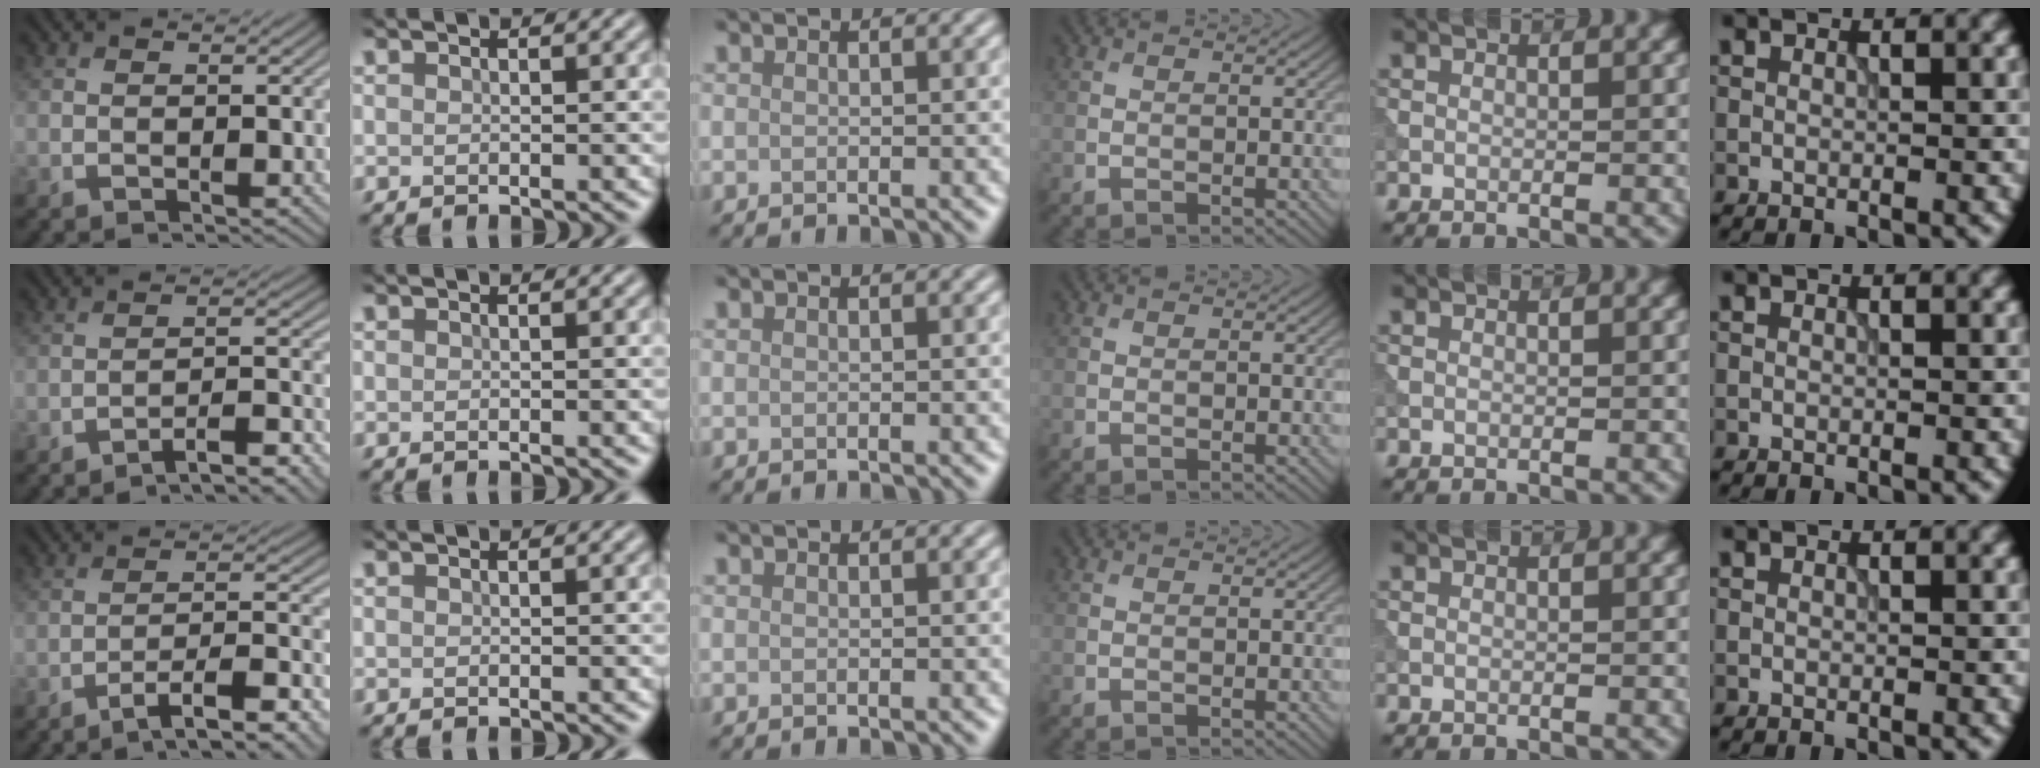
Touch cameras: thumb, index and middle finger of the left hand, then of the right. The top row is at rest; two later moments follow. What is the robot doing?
{"motion": "extract", "object": "tissue"}